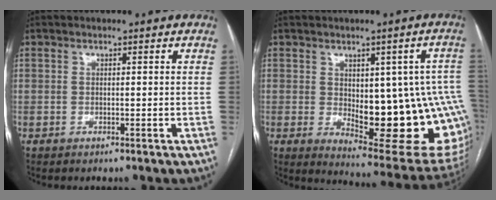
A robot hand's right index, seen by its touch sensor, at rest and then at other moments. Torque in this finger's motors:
{"motor_torque": [1.48, -0.66, 0.51, 0.07]}